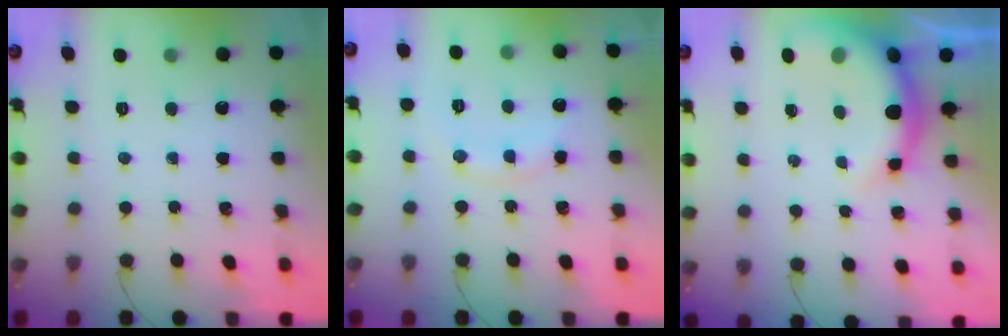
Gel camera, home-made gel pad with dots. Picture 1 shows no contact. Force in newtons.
{"total": 9.2, "press": 9.1, "slide": 0.5}
{"total": 7.5, "press": 7.3, "slide": 1.7}